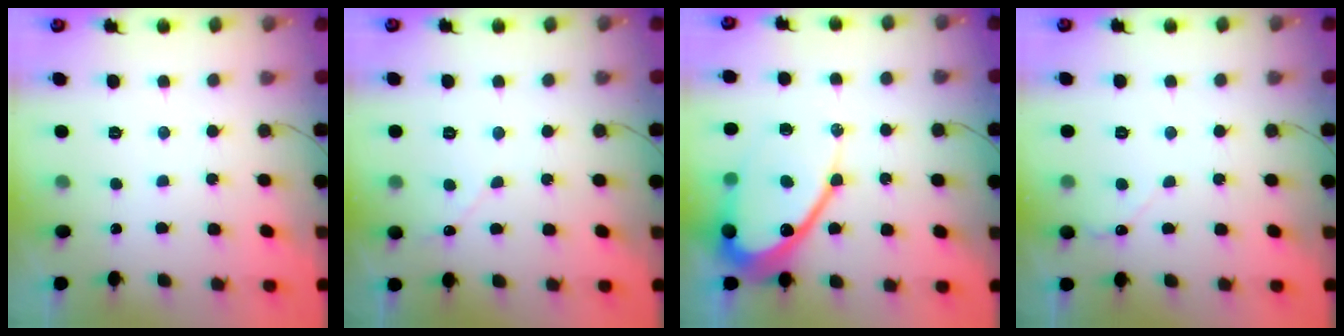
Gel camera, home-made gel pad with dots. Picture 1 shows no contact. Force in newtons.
{"total": 2.7, "press": 2.7, "slide": 0.3}
{"total": 17.4, "press": 17.3, "slide": 1.4}
{"total": 2.7, "press": 2.7, "slide": 0.2}